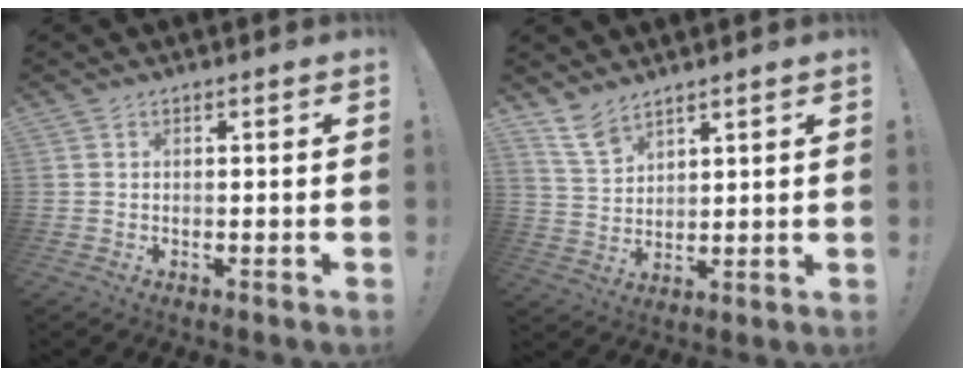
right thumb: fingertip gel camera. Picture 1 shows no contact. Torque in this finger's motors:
{"motor_torque": [0.04, 0.09, 0.29, -0.27, 0.08]}